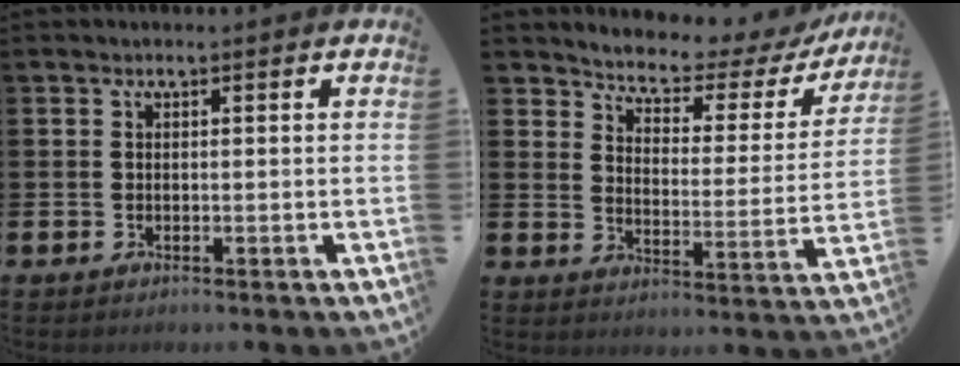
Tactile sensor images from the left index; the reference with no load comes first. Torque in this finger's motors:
{"motor_torque": [1.07, -1.07, 0.20, 0.02]}